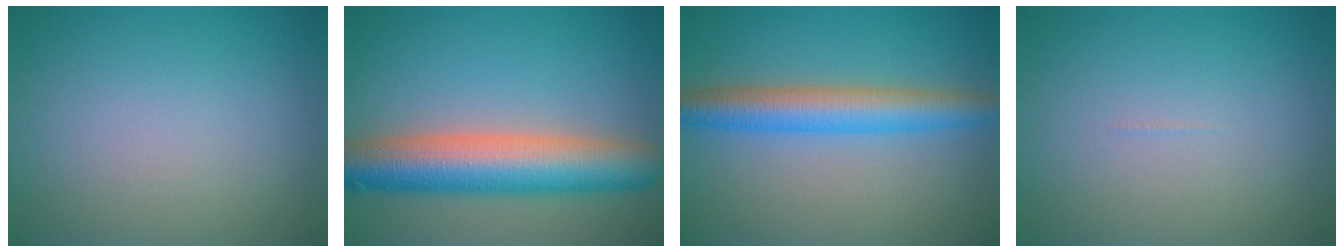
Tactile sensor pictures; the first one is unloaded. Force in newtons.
{"total": 8.8, "press": 8.8, "slide": 0.3}
{"total": 5.1, "press": 5.1, "slide": 0.0}
{"total": 0.0}